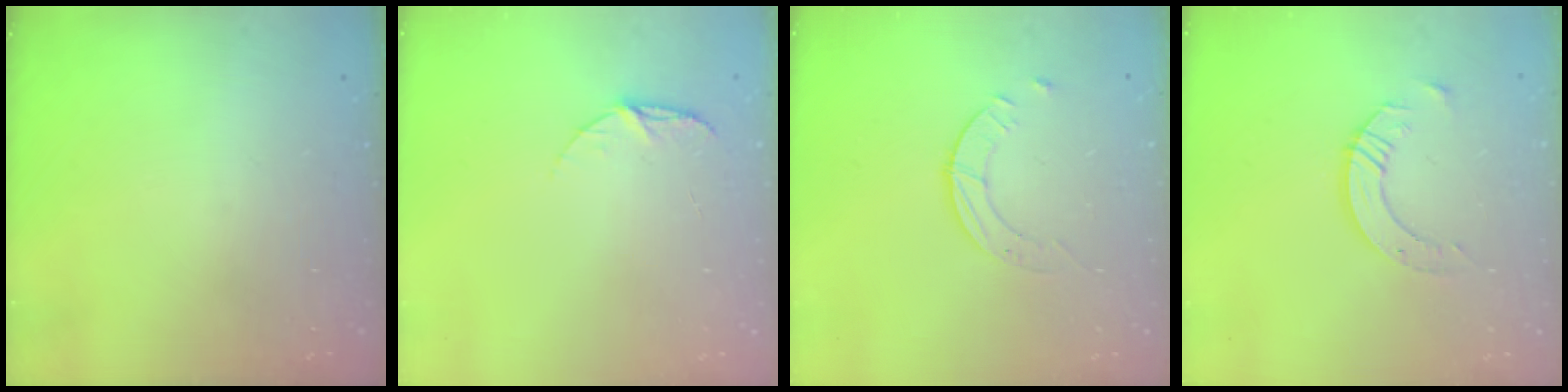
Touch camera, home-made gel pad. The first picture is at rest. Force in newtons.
{"total": 5.6, "press": 5.6, "slide": 0.5}
{"total": 2.3, "press": 2.3, "slide": 0.3}
{"total": 8.0, "press": 7.9, "slide": 0.7}